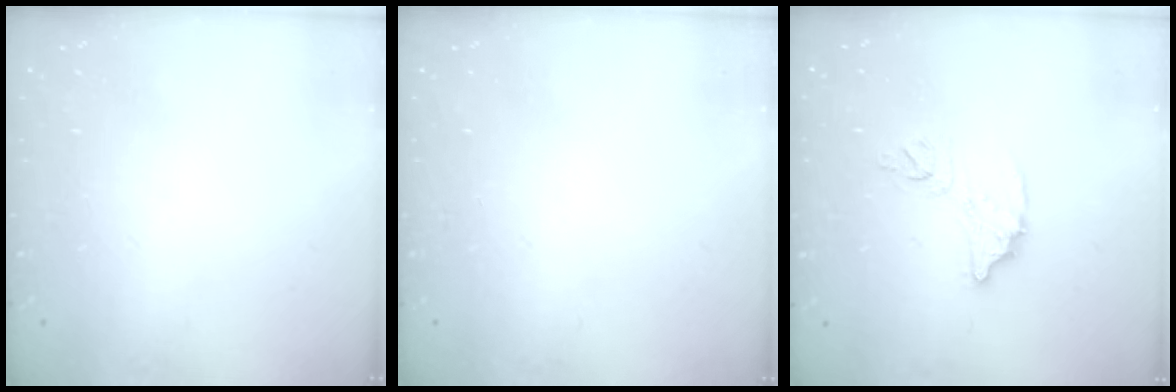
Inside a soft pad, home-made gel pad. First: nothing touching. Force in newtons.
{"total": 0.0}
{"total": 9.1, "press": 9.1, "slide": 0.7}